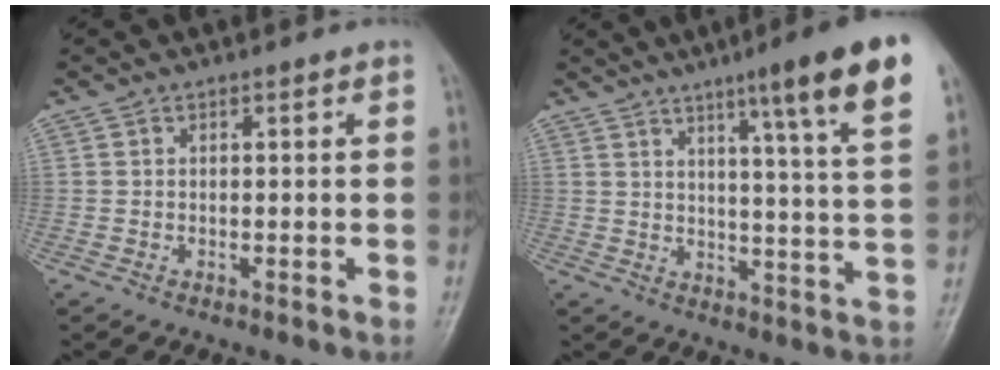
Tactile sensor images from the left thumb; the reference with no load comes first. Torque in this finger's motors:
{"motor_torque": [0.66, 0.55, 1.80, -0.98, 0.10]}